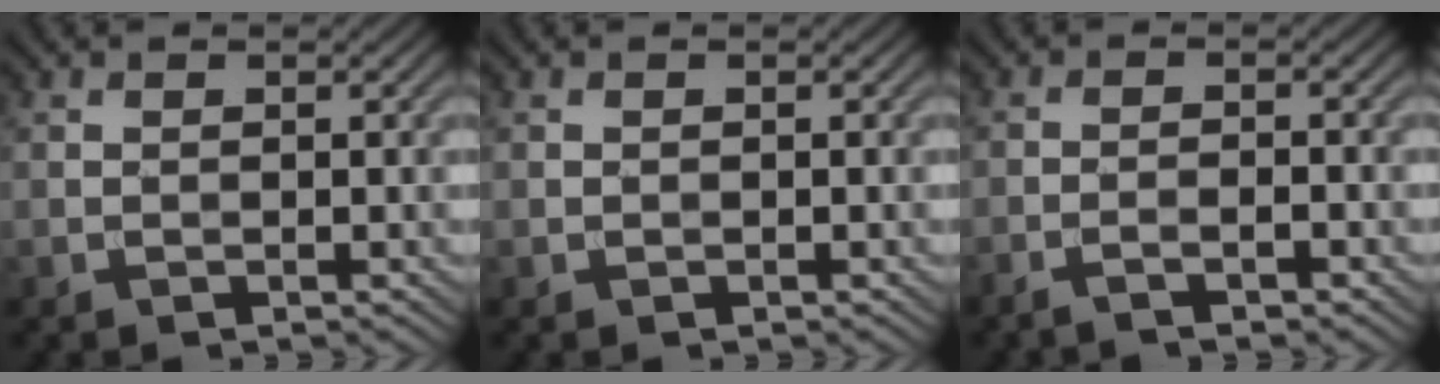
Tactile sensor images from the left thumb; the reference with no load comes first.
{"total": 0.0}
{"total": 2.3, "force": [-1.7, 0.2, 1.5], "torque": [-0.029, 0.004, -0.037]}